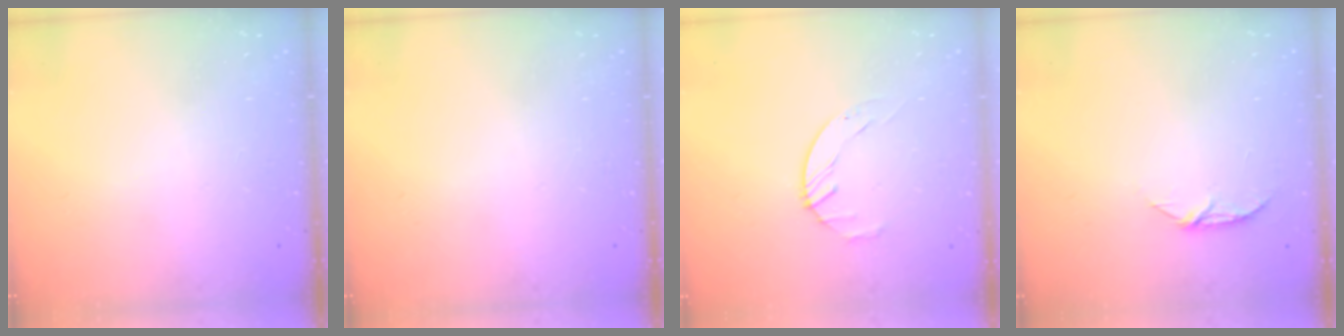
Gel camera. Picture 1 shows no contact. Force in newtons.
{"total": 0.0}
{"total": 1.8, "press": 1.7, "slide": 0.3}
{"total": 5.8, "press": 5.7, "slide": 0.6}